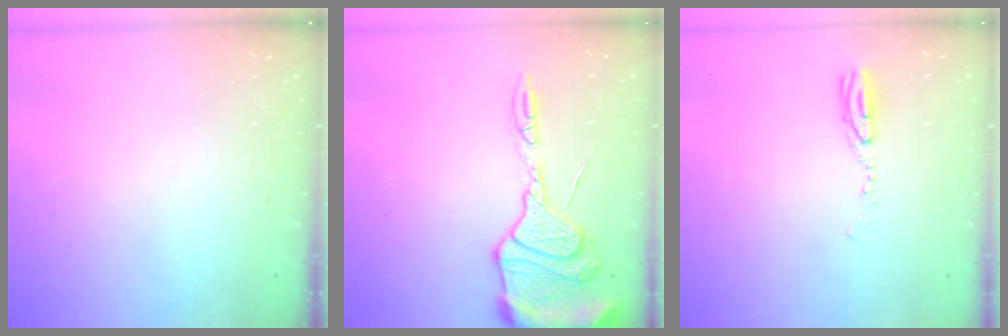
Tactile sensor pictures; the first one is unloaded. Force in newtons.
{"total": 16.8, "press": 16.7, "slide": 2.0}
{"total": 4.7, "press": 4.4, "slide": 1.8}